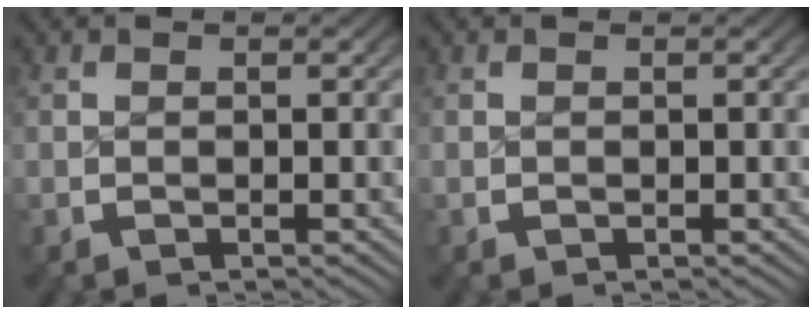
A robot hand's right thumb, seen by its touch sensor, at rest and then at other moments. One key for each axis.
{"total": 0.0}